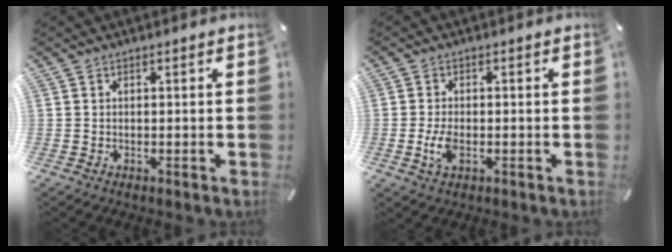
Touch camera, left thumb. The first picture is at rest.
{"total": 4.4, "force": [-1.0, 2.3, 3.6], "torque": [-0.087, -0.004, -0.022]}